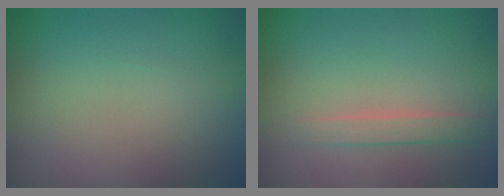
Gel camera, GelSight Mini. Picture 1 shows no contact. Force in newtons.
{"total": 1.5, "press": 1.5, "slide": 0.1}